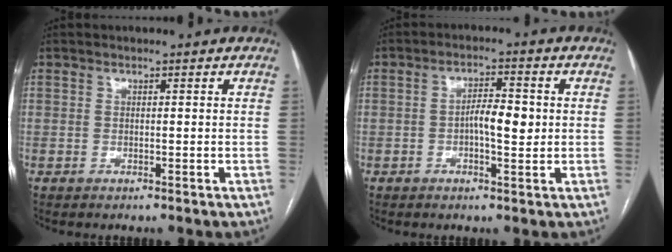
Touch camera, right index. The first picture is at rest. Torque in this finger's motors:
{"motor_torque": [0.14, 0.00, 0.10, 0.04]}